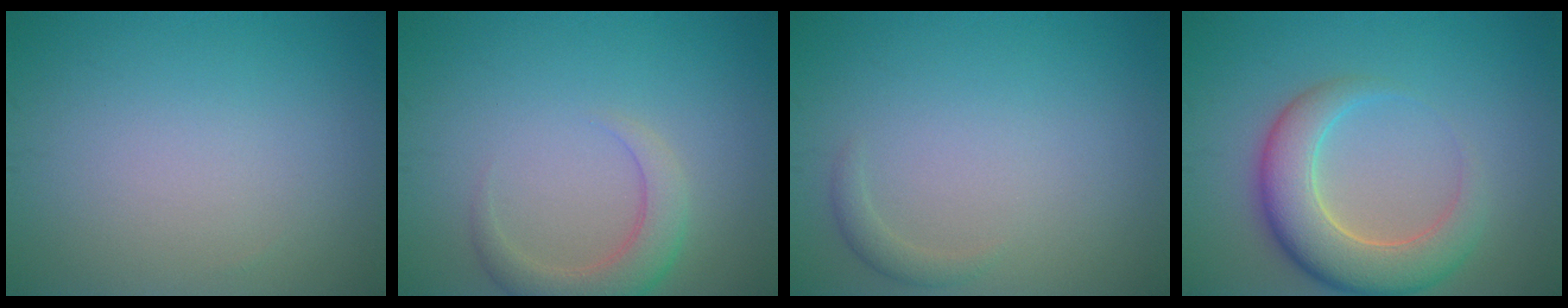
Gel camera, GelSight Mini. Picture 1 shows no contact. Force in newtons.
{"total": 3.4, "press": 3.4, "slide": 0.3}
{"total": 1.1, "press": 1.1, "slide": 0.0}
{"total": 6.5, "press": 6.5, "slide": 0.5}